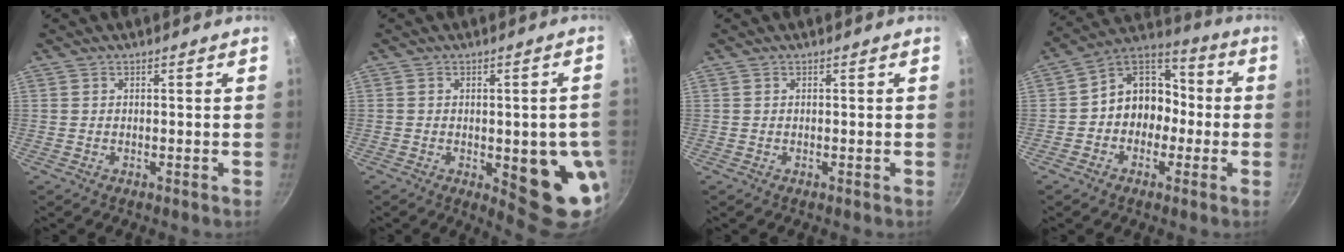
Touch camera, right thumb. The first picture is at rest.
{"total": 13.1, "force": [-2.7, 4.9, 11.9], "torque": [-0.101, 0.000, -0.026]}
{"total": 0.0}
{"total": 11.9, "force": [-1.9, 10.0, 6.3], "torque": [-0.043, 0.056, -0.050]}